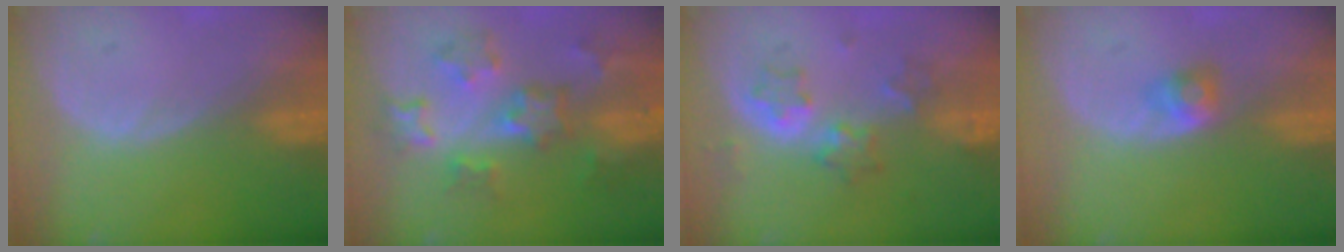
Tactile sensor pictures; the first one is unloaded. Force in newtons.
{"total": 8.7, "press": 7.8, "slide": 3.8}
{"total": 6.1, "press": 5.6, "slide": 2.5}
{"total": 2.7, "press": 2.4, "slide": 1.1}